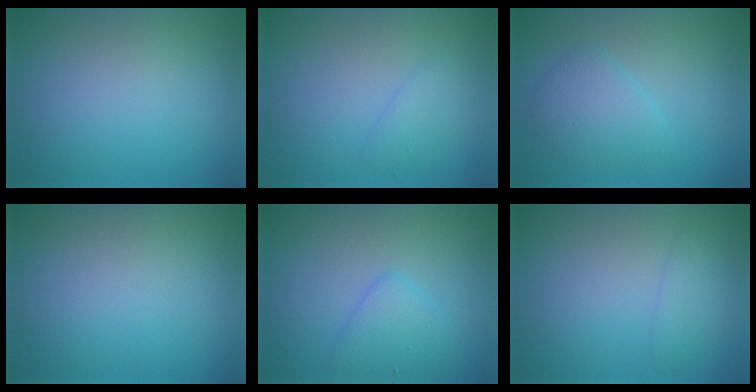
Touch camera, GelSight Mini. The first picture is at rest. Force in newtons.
{"total": 1.3, "press": 1.3, "slide": 0.1}
{"total": 2.7, "press": 2.7, "slide": 0.2}
{"total": 0.0}
{"total": 2.6, "press": 2.6, "slide": 0.0}
{"total": 1.4, "press": 1.4, "slide": 0.1}